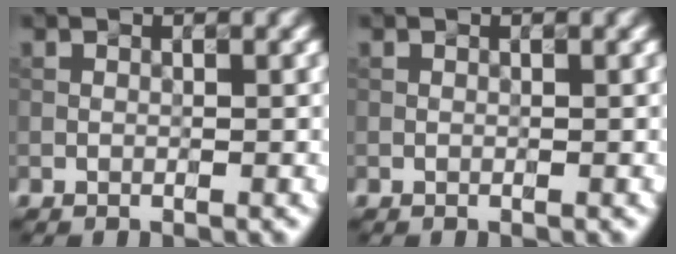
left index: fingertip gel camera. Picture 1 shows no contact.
{"total": 0.0}